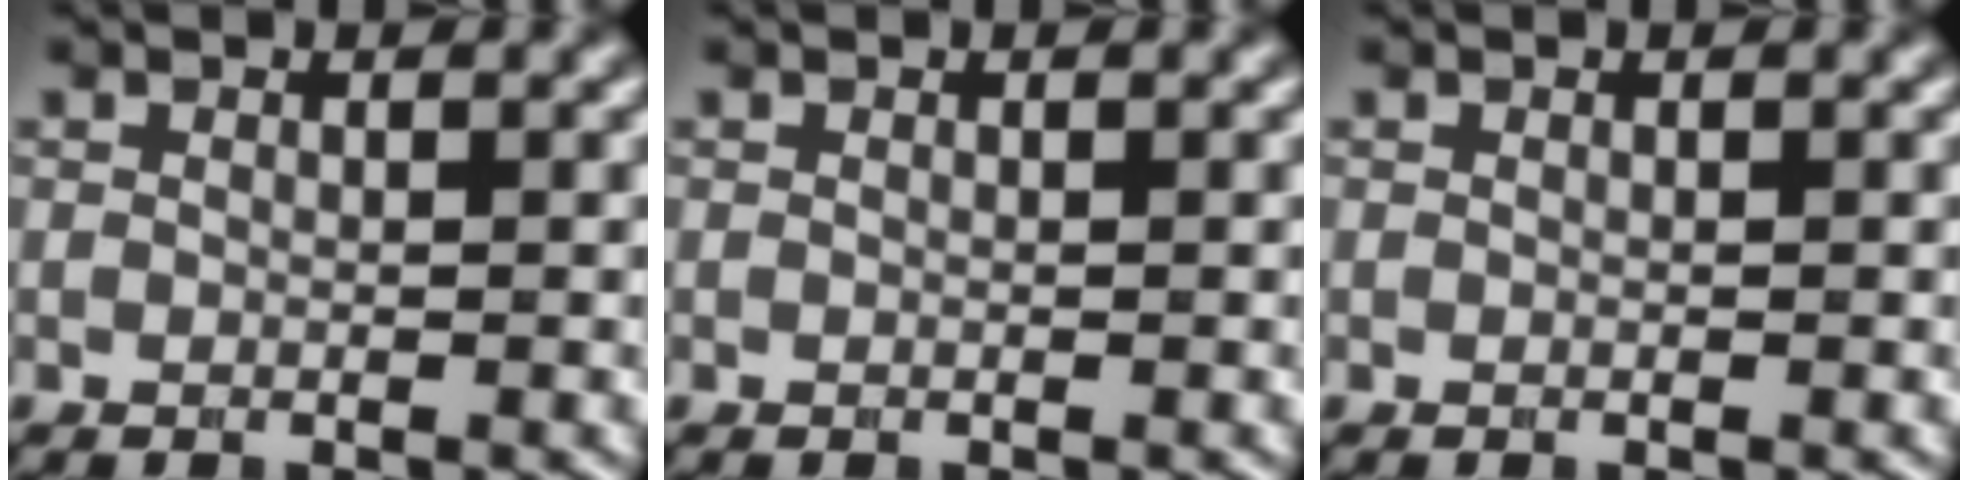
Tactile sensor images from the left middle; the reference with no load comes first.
{"total": 0.0}
{"total": 0.0}